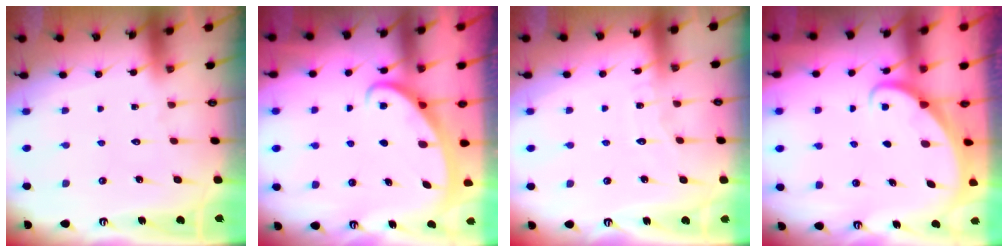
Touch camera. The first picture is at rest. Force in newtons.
{"total": 2.6, "press": 2.6, "slide": 0.3}
{"total": 4.8, "press": 4.8, "slide": 0.4}
{"total": 1.6, "press": 1.6, "slide": 0.0}